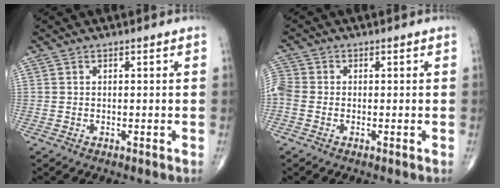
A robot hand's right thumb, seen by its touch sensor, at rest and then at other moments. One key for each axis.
{"total": 4.2, "fx": -0.9, "fy": 3.3, "fz": 2.5, "tx": -0.065, "ty": 0.010, "tz": -0.028}